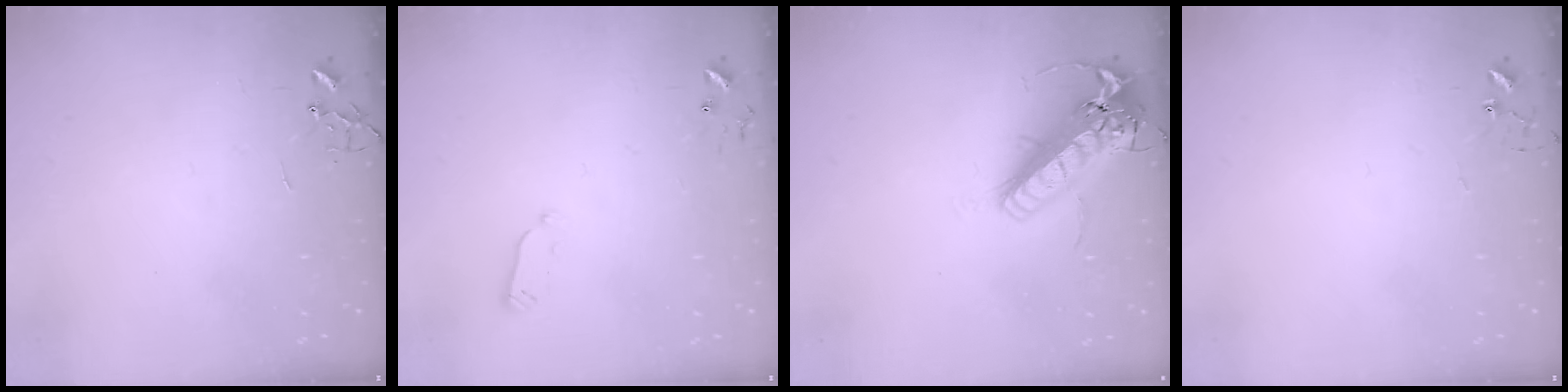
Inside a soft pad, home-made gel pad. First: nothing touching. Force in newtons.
{"total": 2.9, "press": 2.9, "slide": 0.4}
{"total": 21.1, "press": 20.8, "slide": 3.7}
{"total": 5.2, "press": 5.2, "slide": 0.4}